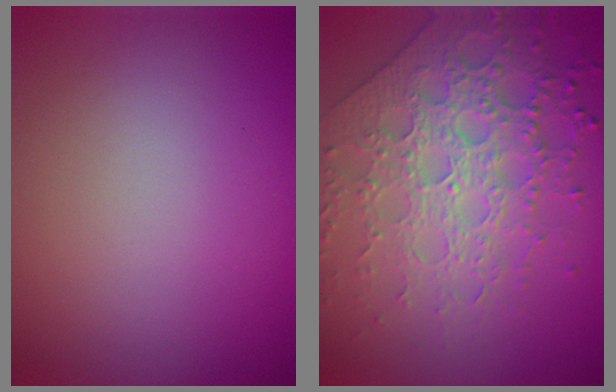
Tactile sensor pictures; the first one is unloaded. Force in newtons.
{"total": 7.1, "press": 5.4, "slide": 4.5}